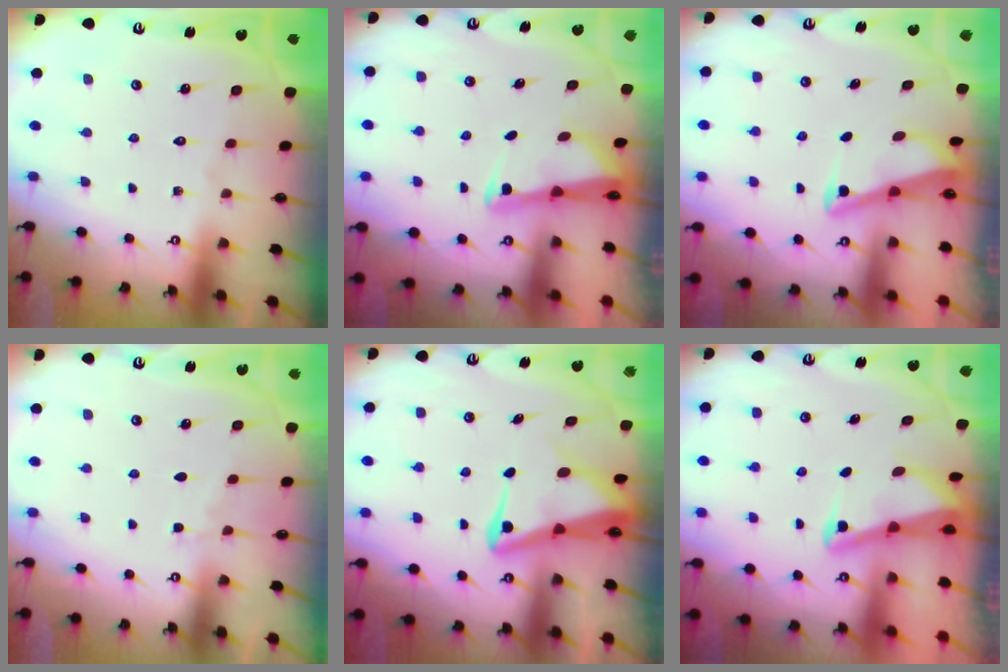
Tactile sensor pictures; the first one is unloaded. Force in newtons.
{"total": 2.7, "press": 2.6, "slide": 0.5}
{"total": 2.7, "press": 2.7, "slide": 0.3}
{"total": 4.3, "press": 4.3, "slide": 0.4}
{"total": 5.8, "press": 5.8, "slide": 0.5}
{"total": 2.3, "press": 2.3, "slide": 0.3}